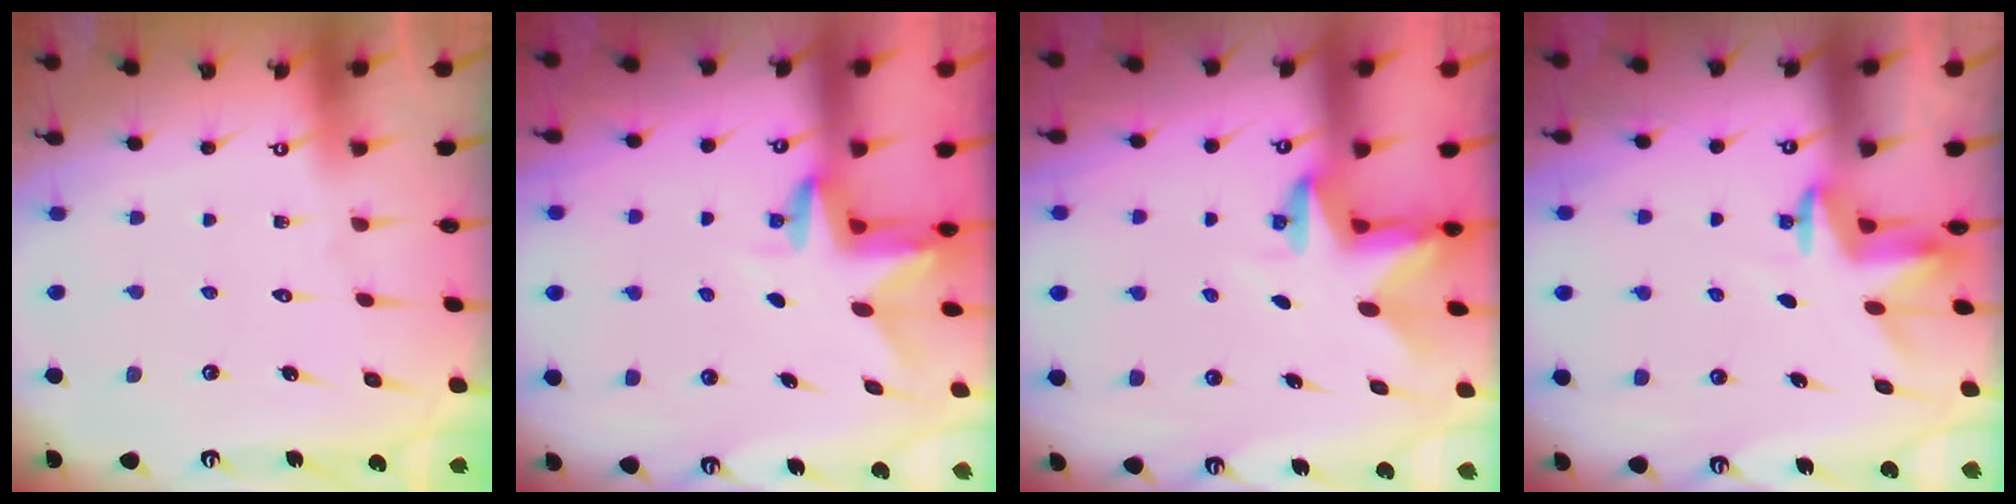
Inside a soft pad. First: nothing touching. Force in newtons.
{"total": 3.1, "press": 3.1, "slide": 0.2}
{"total": 2.8, "press": 2.8, "slide": 0.2}
{"total": 3.4, "press": 3.4, "slide": 0.3}